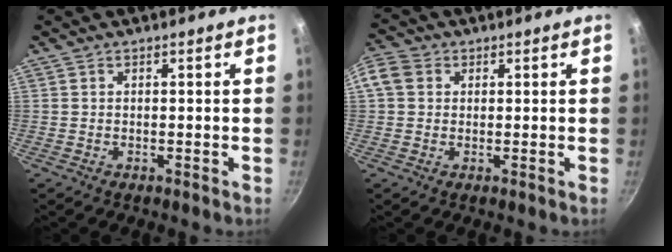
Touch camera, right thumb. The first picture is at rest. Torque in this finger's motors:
{"motor_torque": [-0.87, 1.25, 0.37, -0.29, 0.14]}